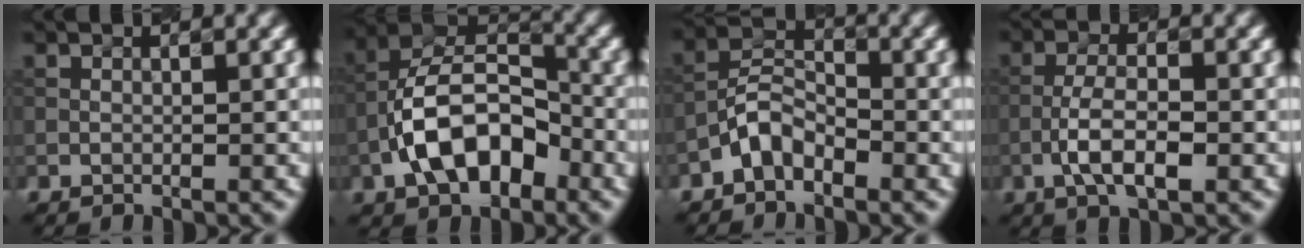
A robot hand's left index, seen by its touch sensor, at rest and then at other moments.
{"total": 8.7, "force": [-3.5, 4.7, 6.4], "torque": [-0.112, 0.017, -0.068]}
{"total": 3.2, "force": [-2.1, 1.7, 1.7], "torque": [-0.029, 0.016, -0.049]}
{"total": 4.1, "force": [-1.6, 1.4, 3.6], "torque": [-0.070, 0.002, -0.033]}